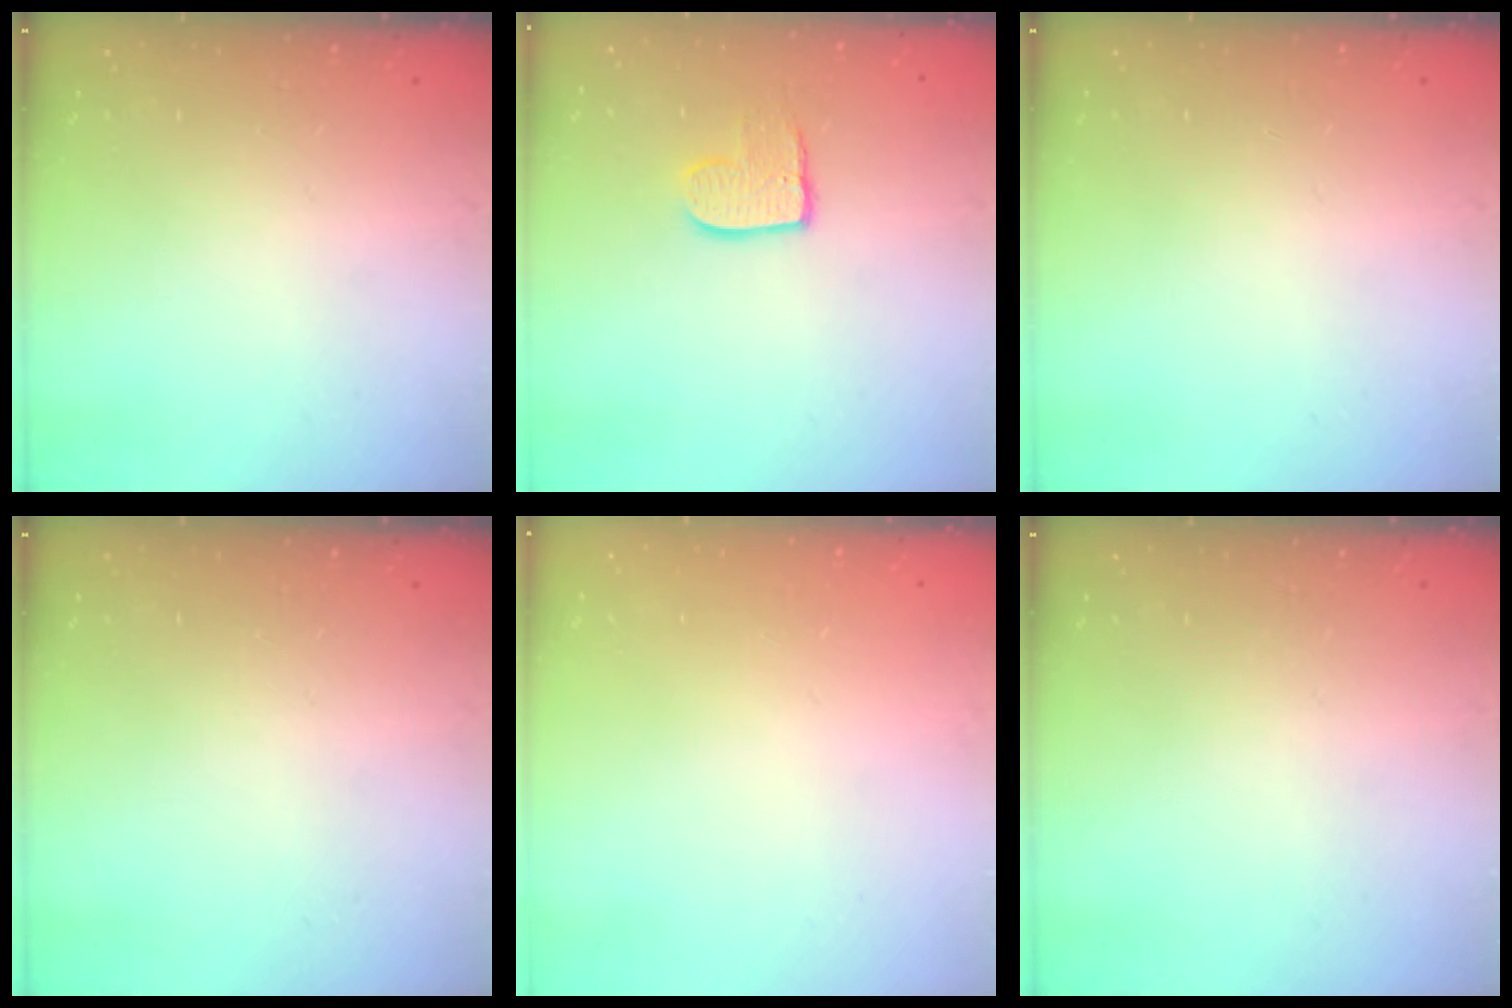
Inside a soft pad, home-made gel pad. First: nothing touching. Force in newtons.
{"total": 8.4, "press": 8.4, "slide": 0.6}
{"total": 0.0}
{"total": 0.0}
{"total": 0.0}
{"total": 0.0}